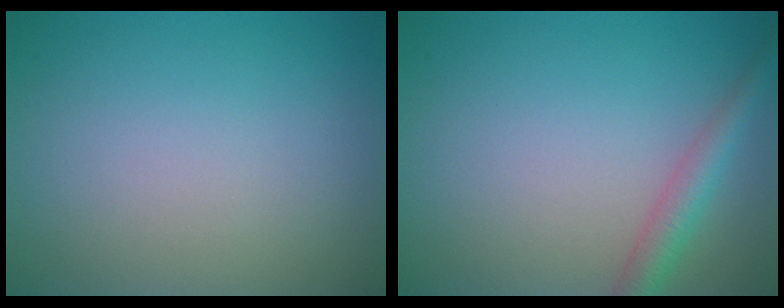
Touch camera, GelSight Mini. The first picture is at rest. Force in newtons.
{"total": 2.8, "press": 2.8, "slide": 0.1}